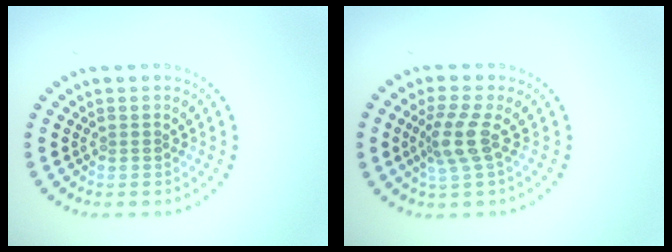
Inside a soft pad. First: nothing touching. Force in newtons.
{"total": 2.9, "press": 2.1, "slide": 1.9}